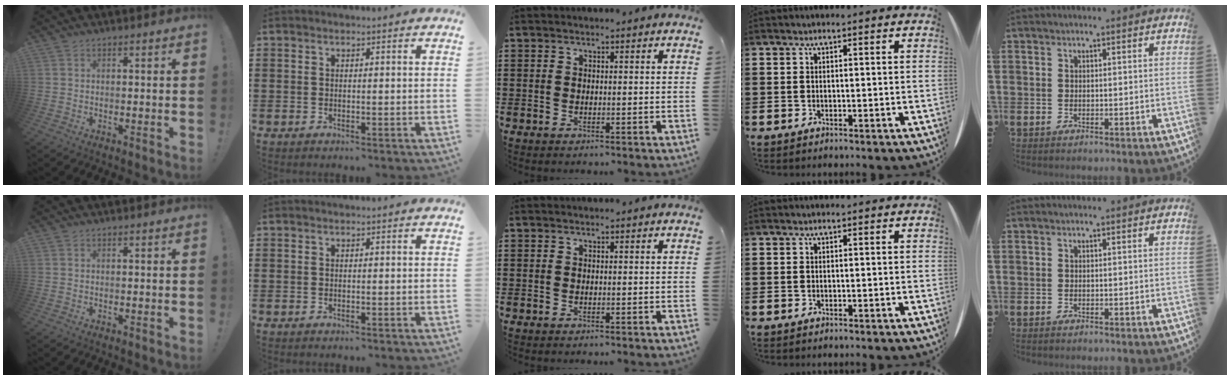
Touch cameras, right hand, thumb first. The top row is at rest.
{}